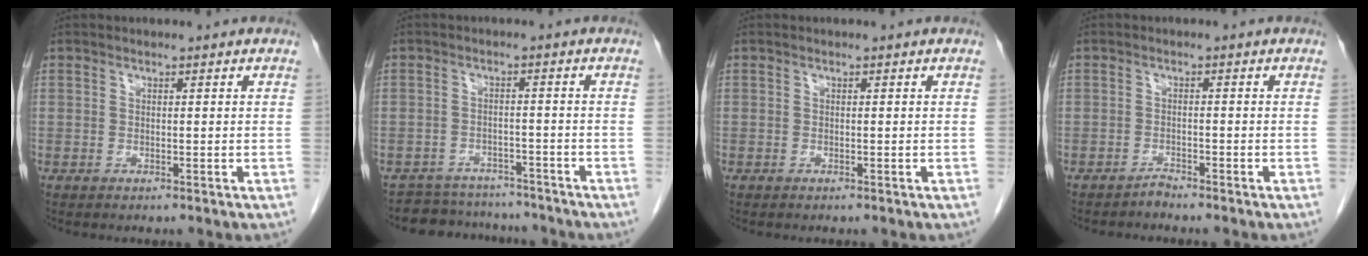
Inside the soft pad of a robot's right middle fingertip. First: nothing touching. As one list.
[{"total": 8.0, "force": [-7.6, 2.6, 0.1], "torque": [0.007, 0.016, -0.101]}, {"total": 0.0}, {"total": 1.2, "force": [-1.2, -0.1, 0.0], "torque": [0.006, -0.002, -0.020]}]